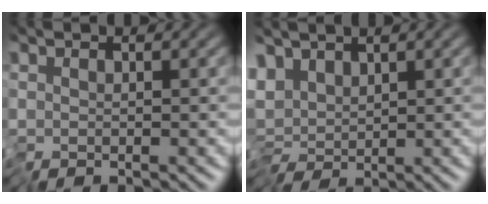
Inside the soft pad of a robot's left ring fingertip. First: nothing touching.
{"total": 3.7, "force": [0.6, 2.2, 2.8], "torque": [-0.046, 0.000, 0.010]}